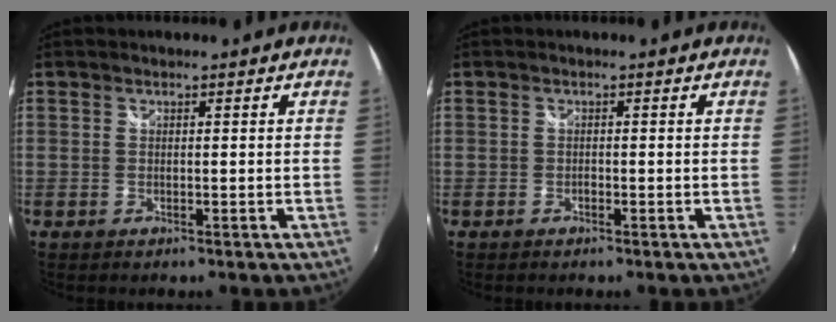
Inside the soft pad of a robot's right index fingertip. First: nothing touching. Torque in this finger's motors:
{"motor_torque": [0.05, 0.07, 0.01, 0.00]}